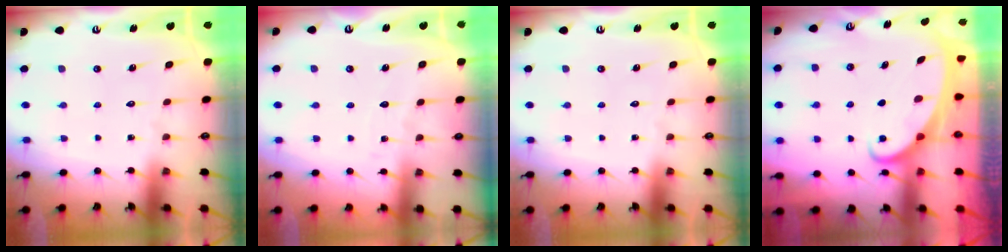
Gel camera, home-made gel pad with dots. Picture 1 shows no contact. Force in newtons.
{"total": 2.3, "press": 2.3, "slide": 0.3}
{"total": 0.0}
{"total": 2.1, "press": 2.1, "slide": 0.3}